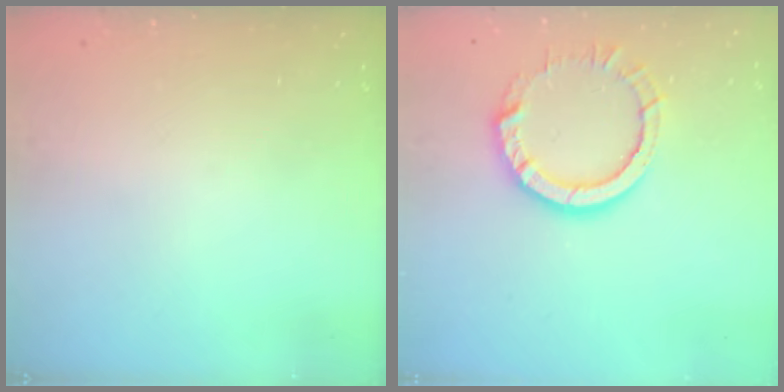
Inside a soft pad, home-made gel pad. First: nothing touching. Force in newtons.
{"total": 9.8, "press": 9.8, "slide": 0.4}